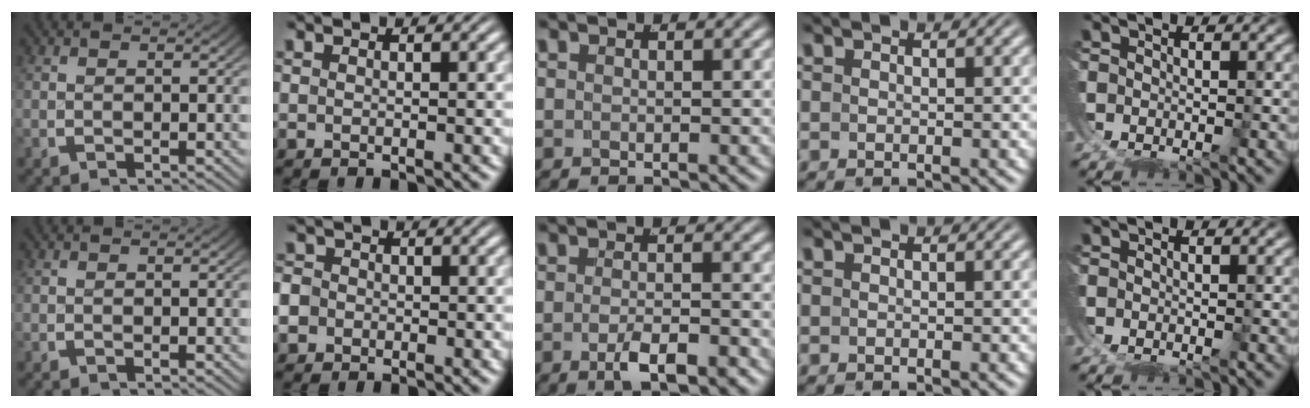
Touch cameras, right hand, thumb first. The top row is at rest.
{"index": {"total": 3.8, "force": [-1.0, 3.5, 1.0], "torque": [-0.040, -0.019, -0.017]}, "middle": {"total": 2.9, "force": [-1.8, 0.5, 2.1], "torque": [-0.037, -0.005, -0.031]}}